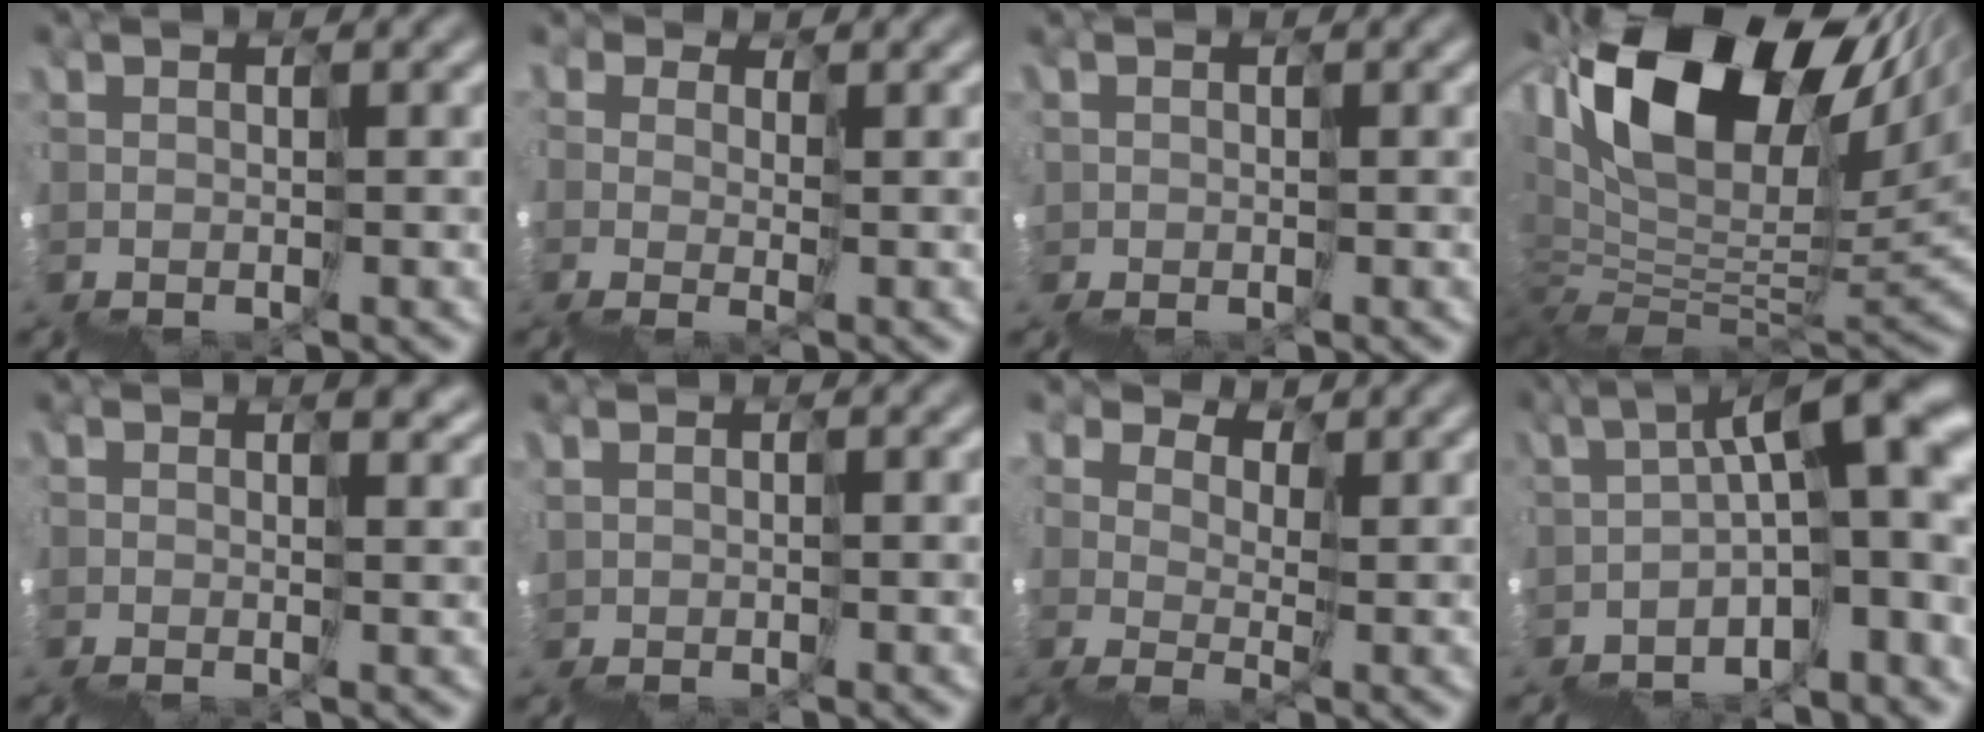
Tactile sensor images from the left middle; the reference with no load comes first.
{"total": 2.2, "force": [0.1, 1.7, 1.4], "torque": [-0.022, -0.010, 0.007]}
{"total": 1.4, "force": [-0.3, 1.2, 0.5], "torque": [-0.011, -0.008, -0.002]}
{"total": 14.0, "force": [7.9, 6.5, 9.5], "torque": [-0.177, 0.046, 0.135]}
{"total": 5.4, "force": [2.4, 2.9, 3.9], "torque": [-0.053, -0.003, 0.046]}
{"total": 0.7, "force": [0.3, 0.7, 0.1], "torque": [-0.007, -0.005, 0.009]}
{"total": 3.2, "force": [3.0, 1.0, -0.2], "torque": [0.016, 0.015, 0.063]}
{"total": 11.3, "force": [-0.9, 4.4, 10.4], "torque": [-0.148, 0.013, -0.003]}